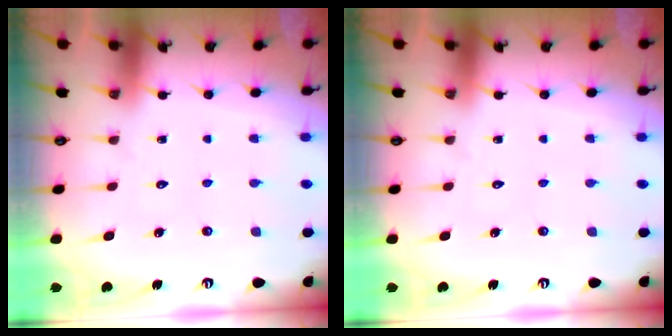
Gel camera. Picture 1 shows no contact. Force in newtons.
{"total": 0.0}